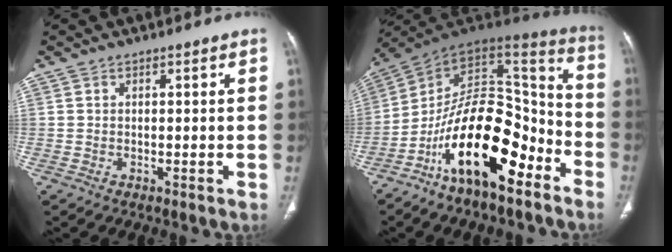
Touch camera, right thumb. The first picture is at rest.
{"total": 23.3, "force": [-11.8, 10.0, 17.3], "torque": [-0.281, 0.090, -0.200]}